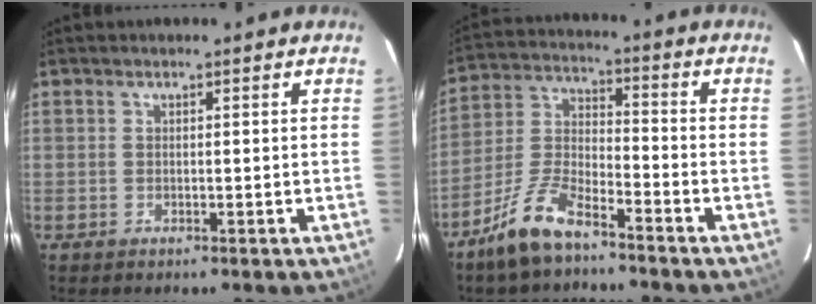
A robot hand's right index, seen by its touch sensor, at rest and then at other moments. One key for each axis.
{"total": 9.3, "fx": -7.1, "fy": 2.4, "fz": 5.5, "tx": -0.125, "ty": -0.010, "tz": -0.142}